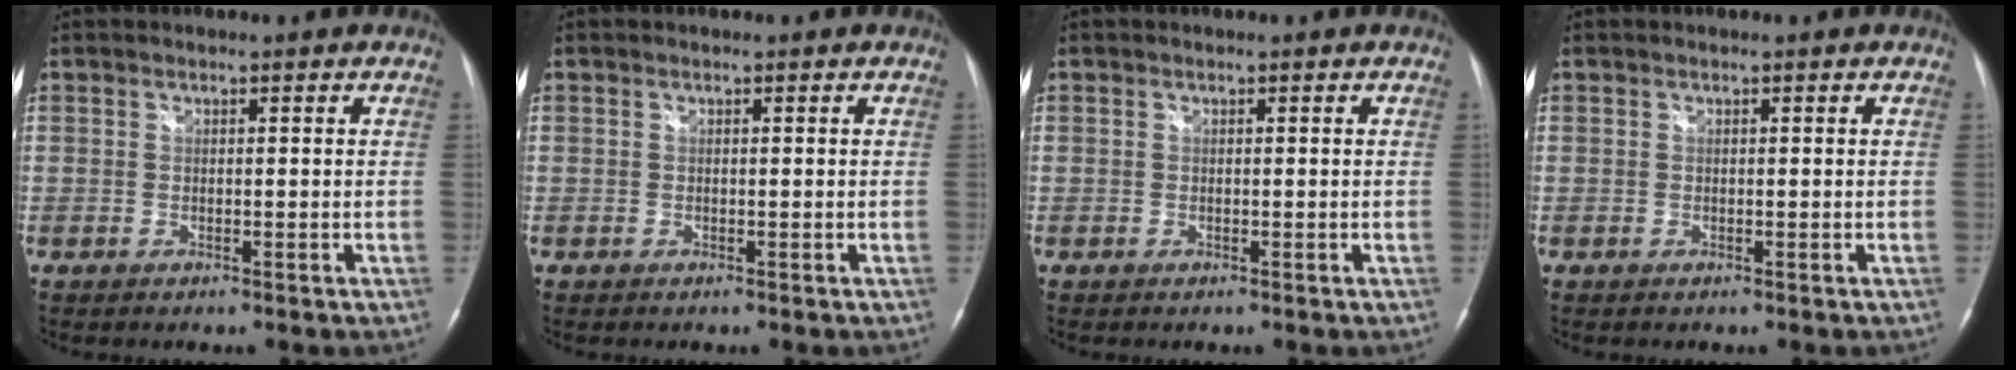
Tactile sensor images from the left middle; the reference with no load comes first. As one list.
[{"total": 0.0}, {"total": 0.0}, {"total": 0.0}]